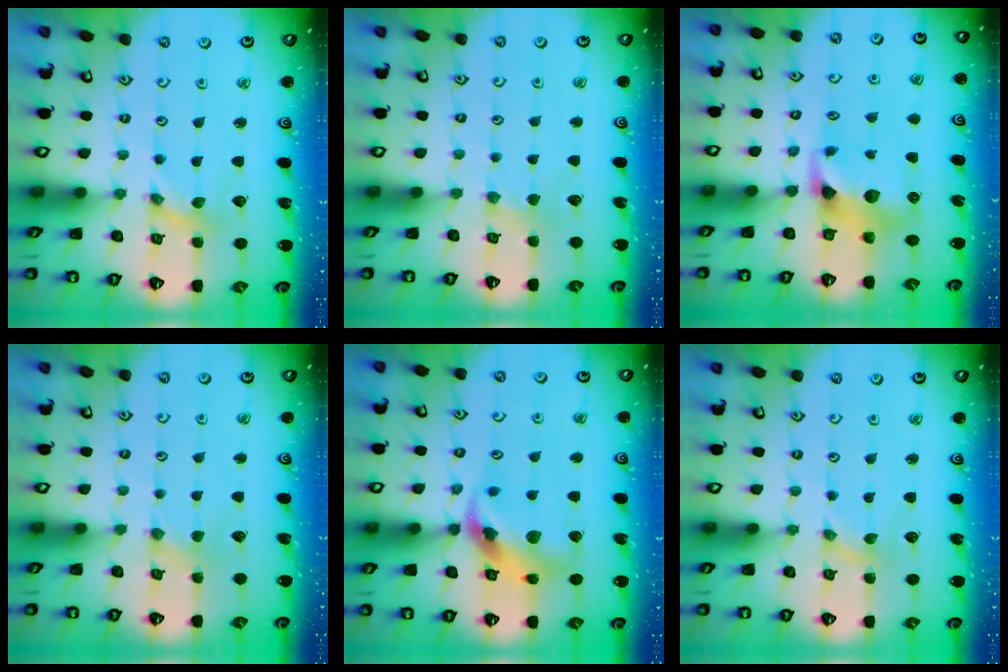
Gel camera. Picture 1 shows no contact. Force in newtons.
{"total": 1.6, "press": 1.5, "slide": 0.4}
{"total": 8.6, "press": 8.5, "slide": 1.2}
{"total": 1.5, "press": 1.4, "slide": 0.3}
{"total": 13.5, "press": 13.4, "slide": 1.8}
{"total": 0.0}